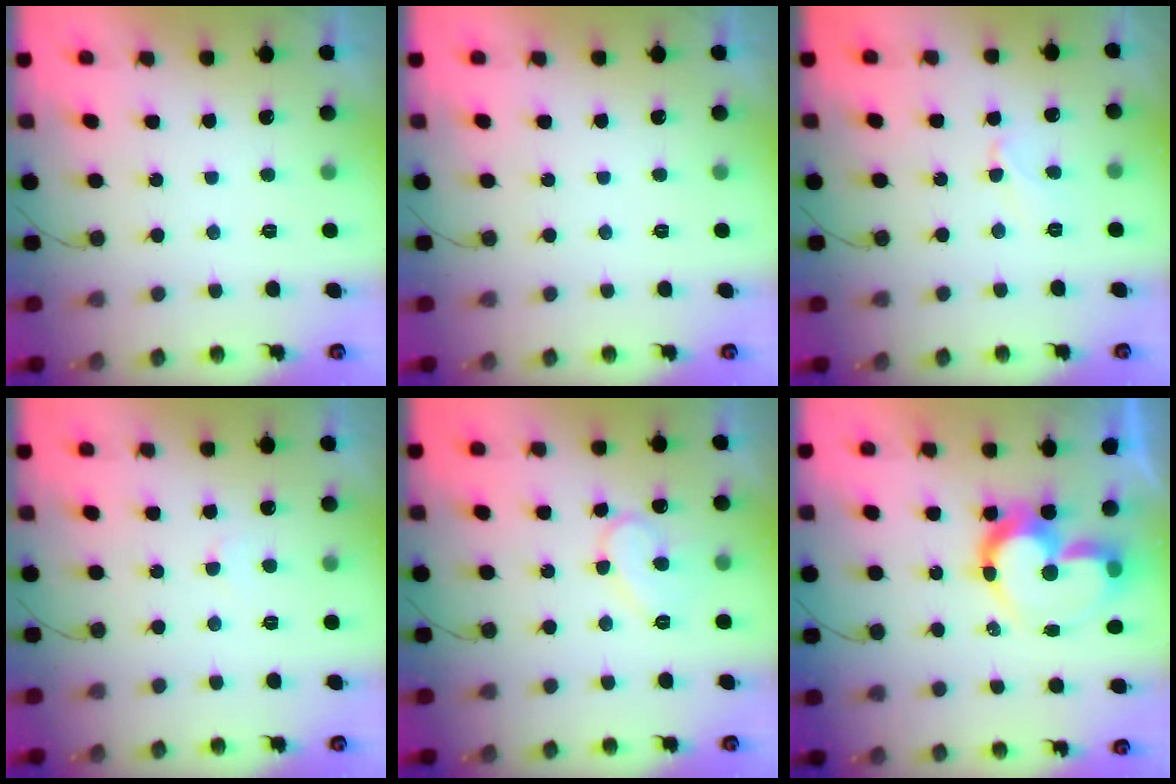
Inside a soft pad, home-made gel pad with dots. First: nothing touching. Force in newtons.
{"total": 0.0}
{"total": 5.0, "press": 5.0, "slide": 0.5}
{"total": 2.4, "press": 2.4, "slide": 0.2}
{"total": 9.7, "press": 9.7, "slide": 0.9}
{"total": 13.1, "press": 13.0, "slide": 1.5}